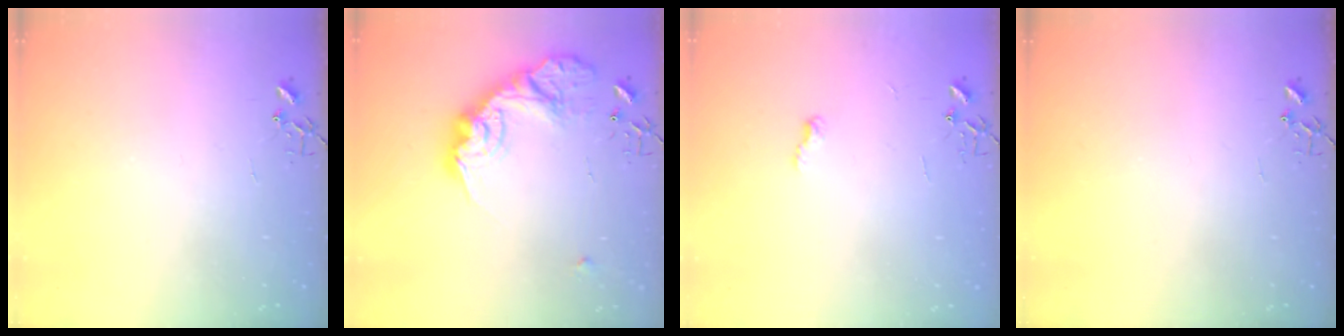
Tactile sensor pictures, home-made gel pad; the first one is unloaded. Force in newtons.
{"total": 19.4, "press": 19.3, "slide": 1.5}
{"total": 5.9, "press": 5.9, "slide": 0.4}
{"total": 0.0}